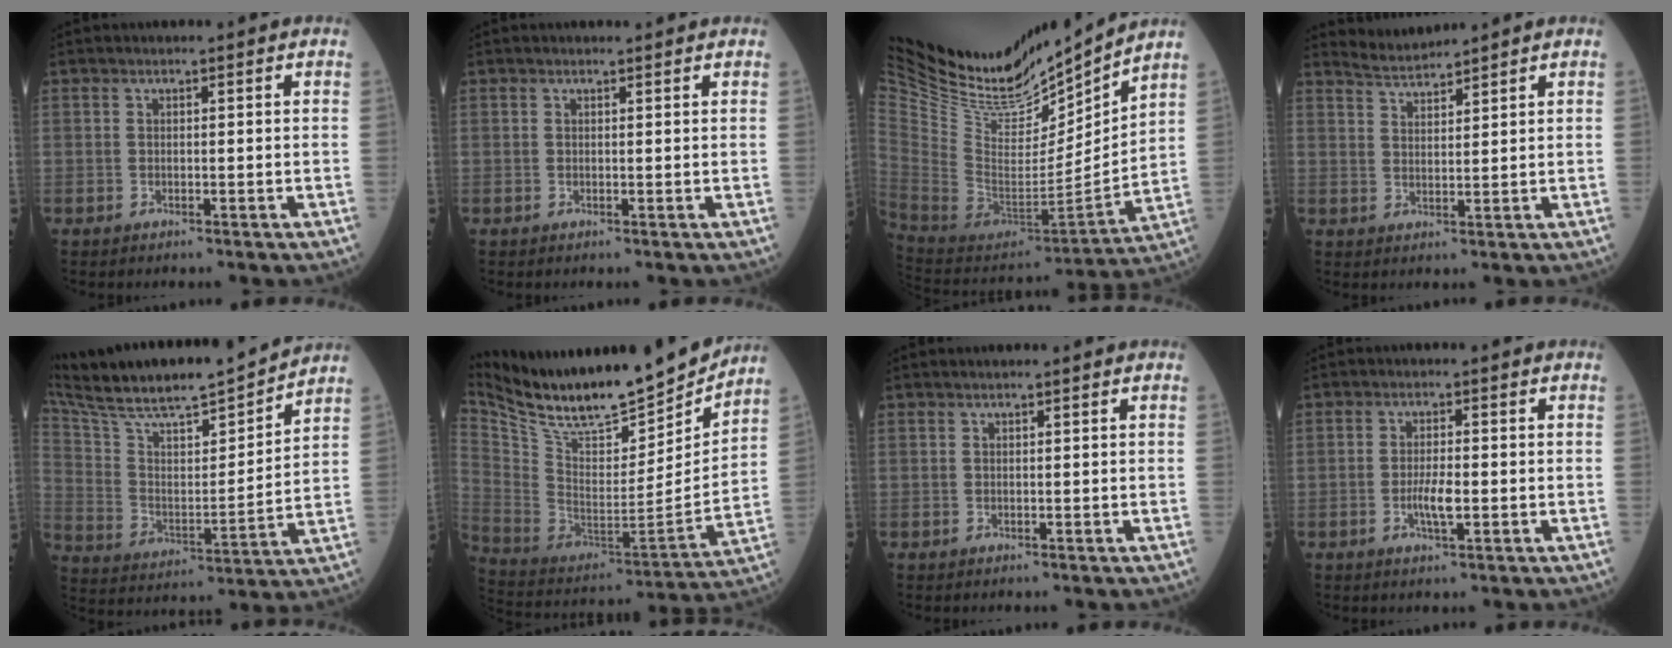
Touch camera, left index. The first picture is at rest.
{"total": 2.1, "force": [2.1, 0.2, 0.5], "torque": [-0.007, 0.013, 0.023]}
{"total": 25.6, "force": [22.9, 5.8, 9.7], "torque": [-0.196, -0.043, 0.392]}
{"total": 3.2, "force": [3.1, -0.5, -0.6], "torque": [0.003, 0.000, 0.067]}
{"total": 22.9, "force": [20.3, 2.4, 10.5], "torque": [-0.194, 0.014, 0.328]}
{"total": 24.2, "force": [21.5, 4.3, 10.2], "torque": [-0.190, -0.038, 0.346]}
{"total": 0.0}
{"total": 3.2, "force": [-1.1, 0.6, 3.0], "torque": [-0.060, -0.005, -0.020]}